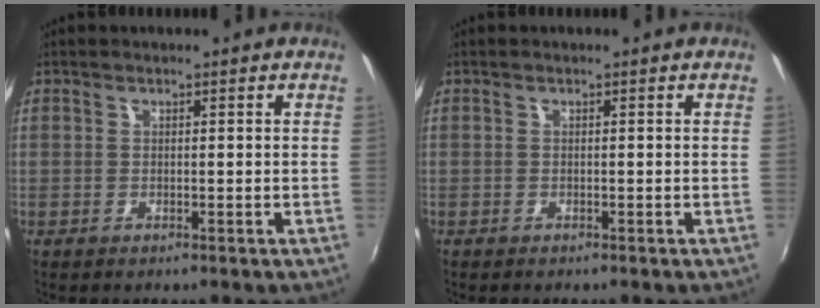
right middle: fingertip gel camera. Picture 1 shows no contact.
{"total": 0.0}